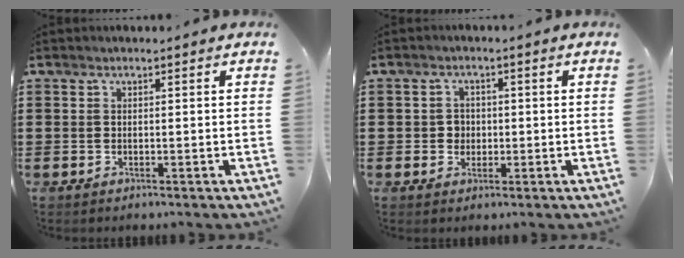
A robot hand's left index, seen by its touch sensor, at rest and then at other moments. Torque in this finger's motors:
{"motor_torque": [-0.06, 0.24, 0.00, 0.00]}